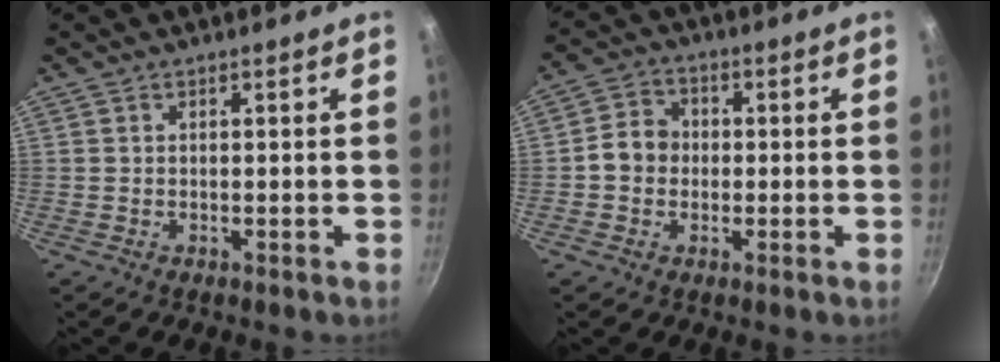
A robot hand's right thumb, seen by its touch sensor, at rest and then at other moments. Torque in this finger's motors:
{"motor_torque": [0.22, 0.69, 0.36, -0.69, 0.01]}